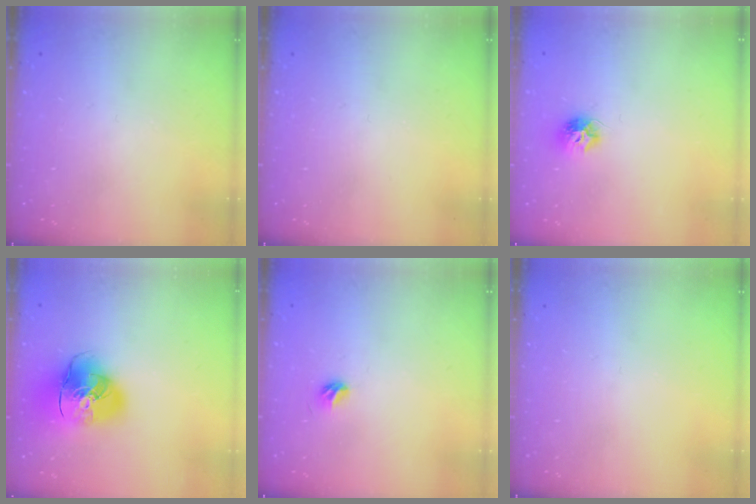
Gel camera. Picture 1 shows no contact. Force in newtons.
{"total": 0.0}
{"total": 8.0, "press": 8.0, "slide": 0.5}
{"total": 18.6, "press": 18.3, "slide": 3.1}
{"total": 4.0, "press": 3.9, "slide": 1.0}
{"total": 0.0}